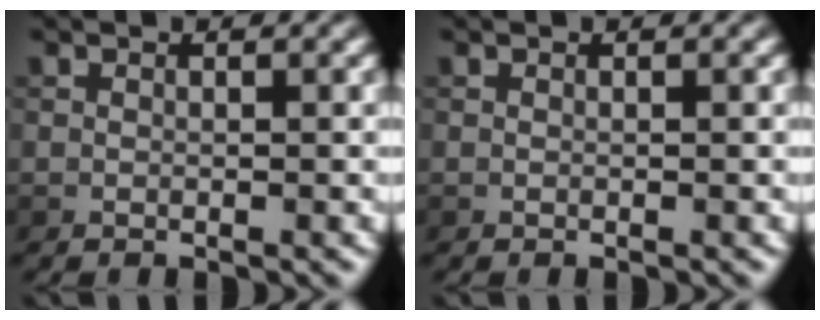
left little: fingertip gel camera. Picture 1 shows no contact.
{"total": 0.0}